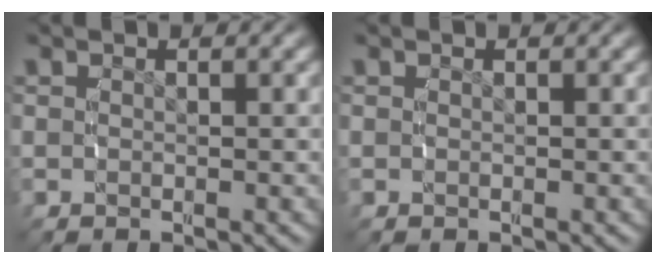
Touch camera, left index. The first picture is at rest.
{"total": 0.0}